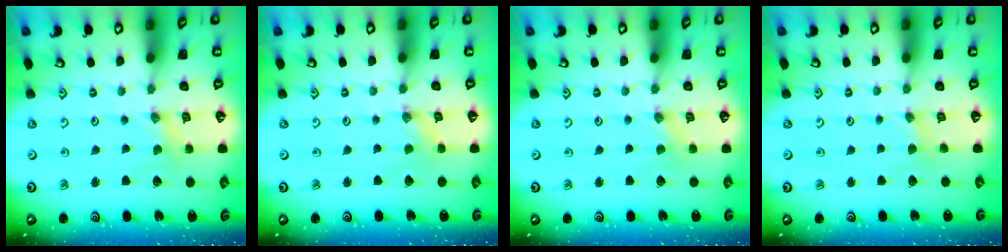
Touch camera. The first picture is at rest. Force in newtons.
{"total": 0.9, "press": 0.9, "slide": 0.3}
{"total": 1.4, "press": 1.3, "slide": 0.2}
{"total": 2.4, "press": 2.3, "slide": 0.5}